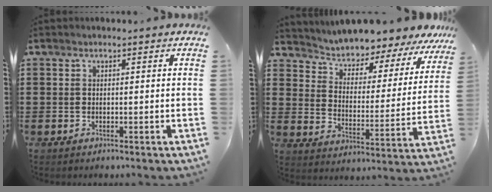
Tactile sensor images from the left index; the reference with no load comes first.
{"total": 4.4, "force": [4.3, 0.7, 0.0], "torque": [-0.029, -0.043, 0.067]}